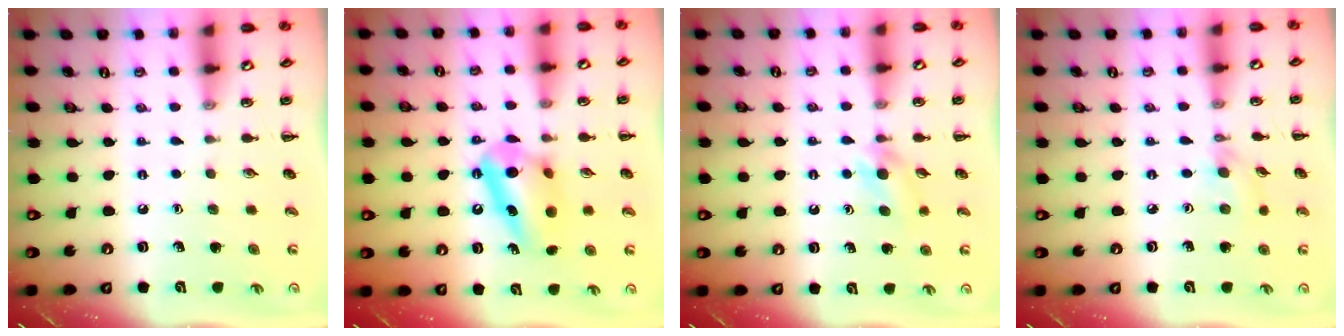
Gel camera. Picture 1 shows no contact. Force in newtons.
{"total": 11.1, "press": 11.1, "slide": 0.5}
{"total": 5.0, "press": 4.6, "slide": 1.7}
{"total": 3.1, "press": 2.9, "slide": 1.1}